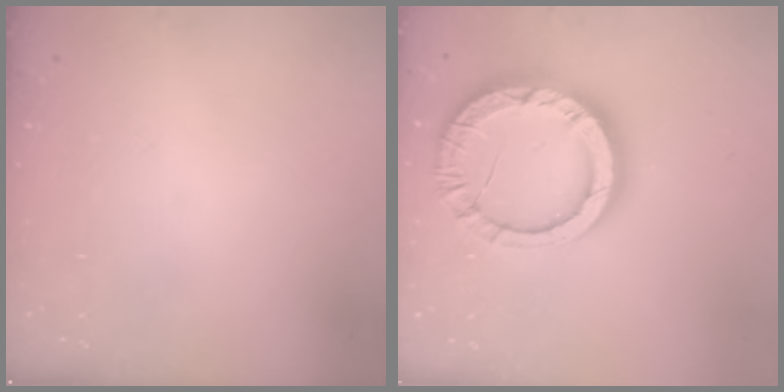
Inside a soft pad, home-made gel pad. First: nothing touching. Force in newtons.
{"total": 17.2, "press": 17.1, "slide": 1.5}